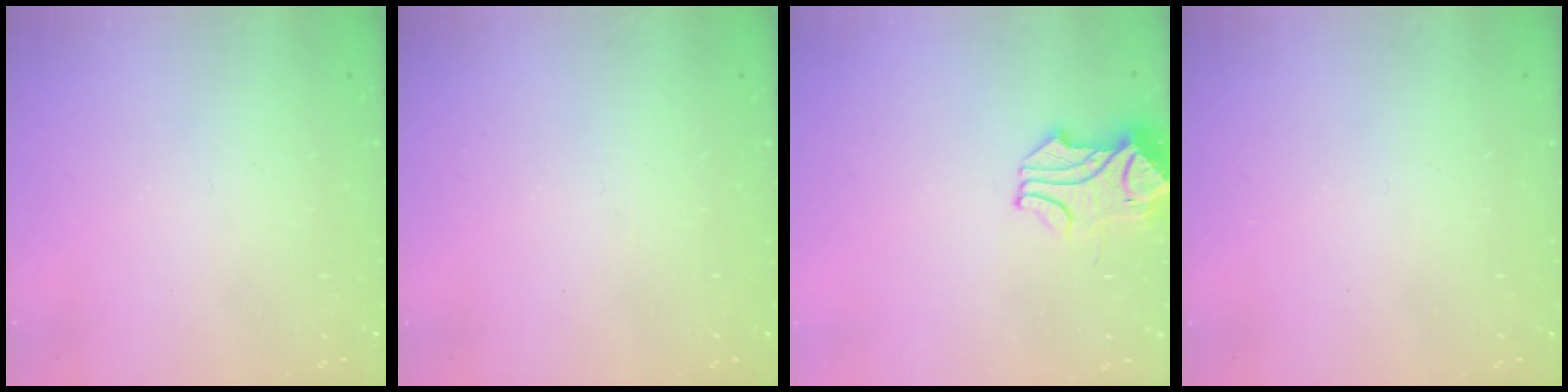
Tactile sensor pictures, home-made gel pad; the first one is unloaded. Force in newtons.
{"total": 0.0}
{"total": 5.4, "press": 5.4, "slide": 0.5}
{"total": 0.0}